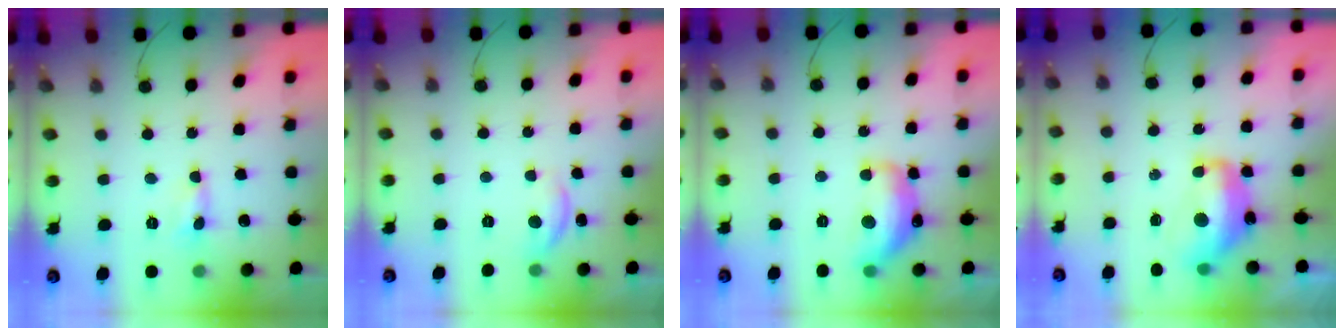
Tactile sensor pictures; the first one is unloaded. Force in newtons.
{"total": 7.5, "press": 7.5, "slide": 0.7}
{"total": 17.4, "press": 17.4, "slide": 1.1}
{"total": 13.9, "press": 13.9, "slide": 1.0}